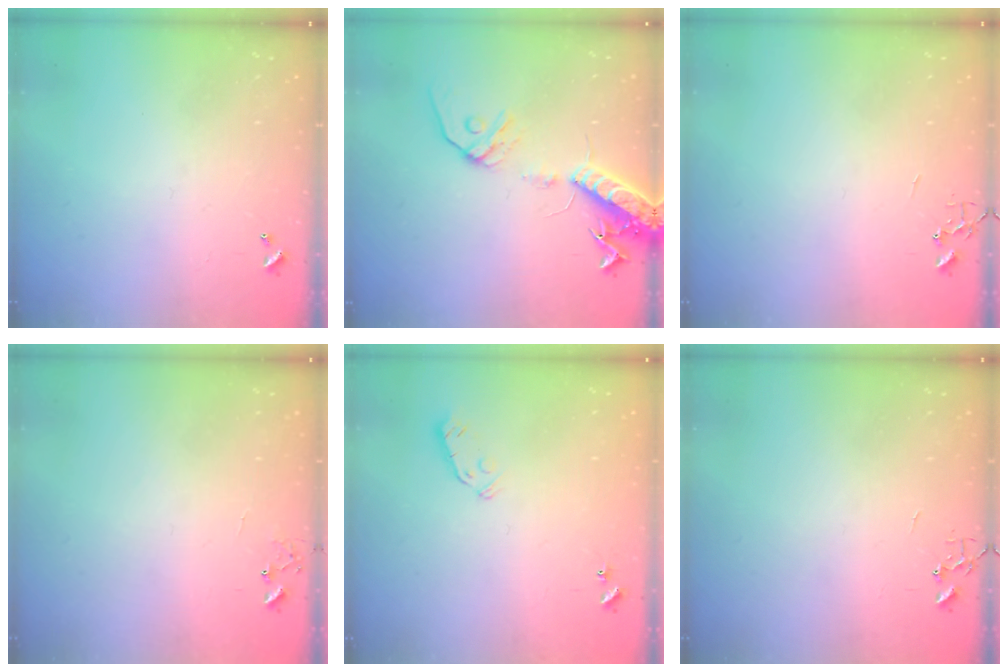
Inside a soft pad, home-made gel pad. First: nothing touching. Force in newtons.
{"total": 15.4, "press": 15.0, "slide": 3.4}
{"total": 0.0}
{"total": 6.5, "press": 6.5, "slide": 0.5}
{"total": 3.6, "press": 3.4, "slide": 0.9}
{"total": 0.0}